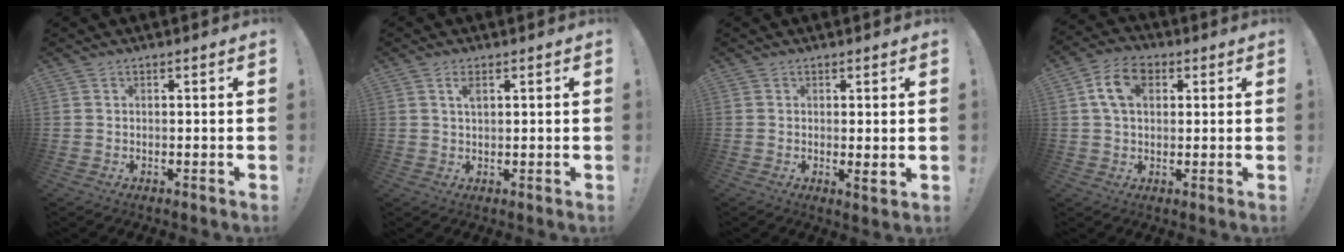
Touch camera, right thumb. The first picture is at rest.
{"total": 2.6, "force": [1.1, 1.0, 2.1], "torque": [-0.029, -0.004, 0.015]}
{"total": 2.6, "force": [0.6, -0.1, 2.5], "torque": [-0.037, -0.006, 0.008]}
{"total": 9.9, "force": [3.2, 6.4, 6.8], "torque": [-0.122, 0.012, 0.061]}